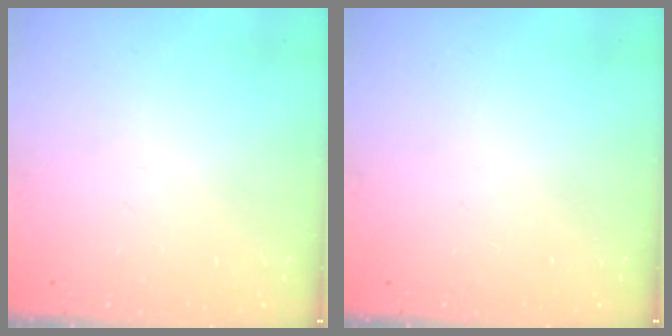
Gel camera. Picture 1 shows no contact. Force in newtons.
{"total": 0.0}